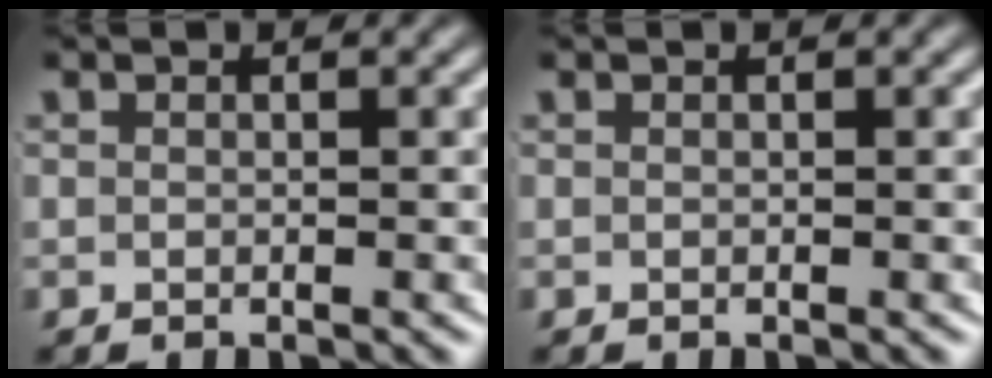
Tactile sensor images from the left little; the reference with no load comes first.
{"total": 0.0}